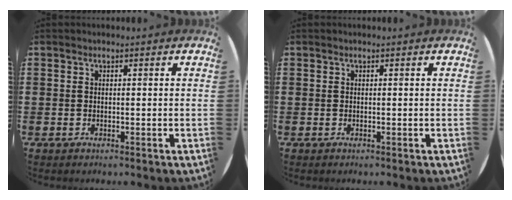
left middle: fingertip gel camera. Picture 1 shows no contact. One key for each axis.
{"total": 0.0}